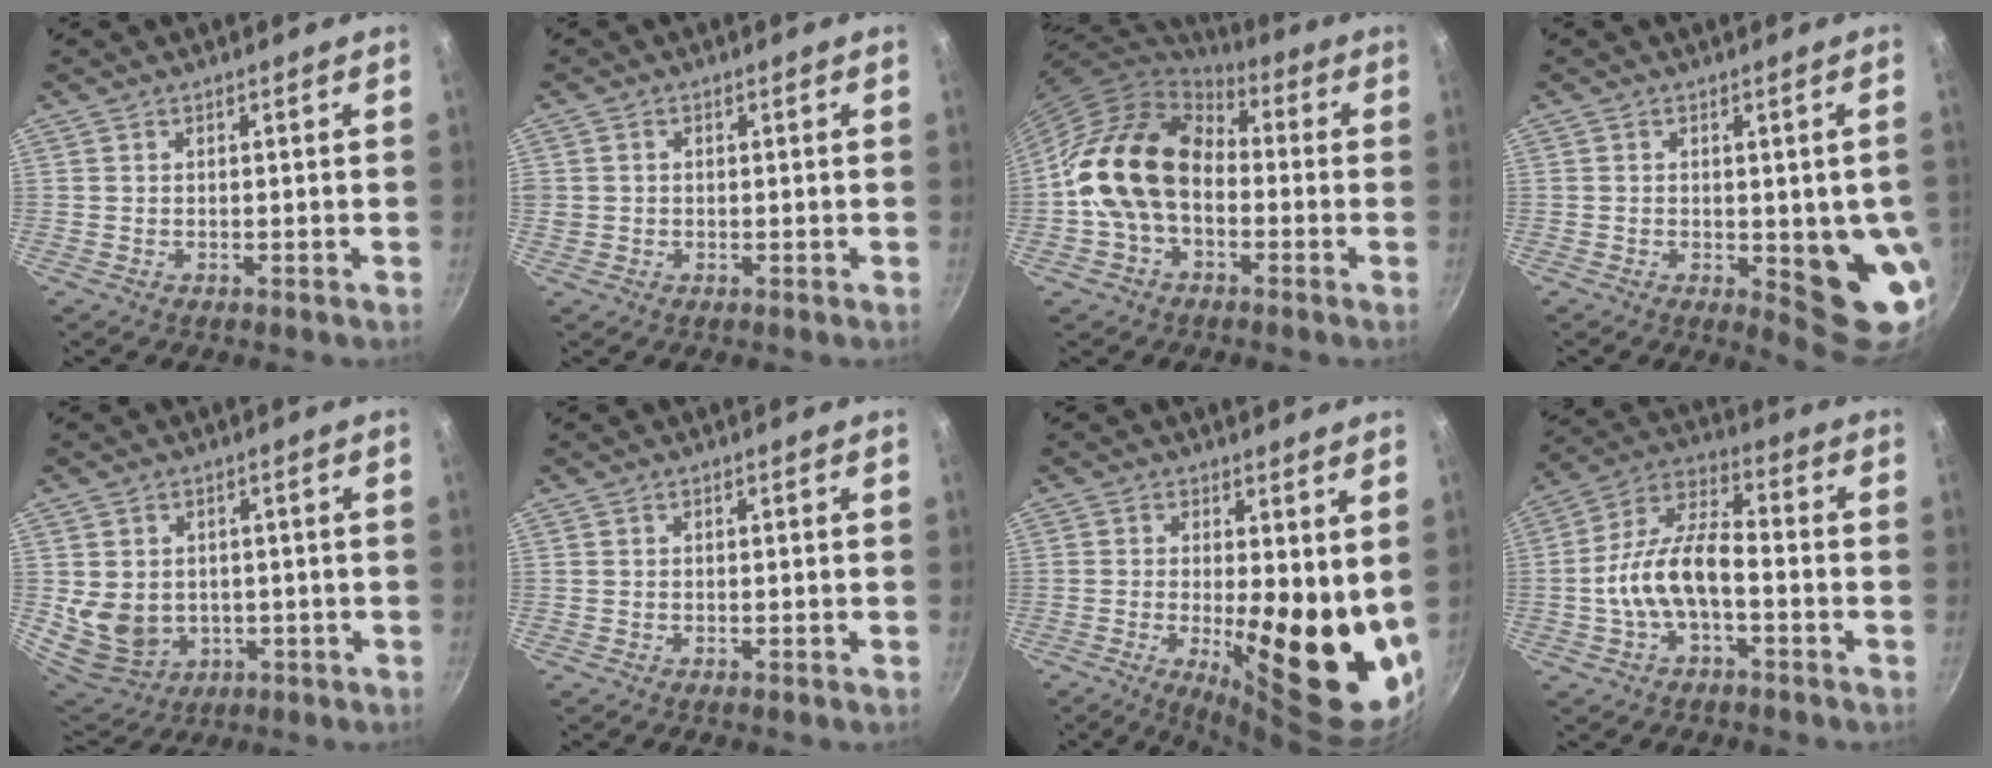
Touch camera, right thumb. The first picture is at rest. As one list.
[{"total": 1.7, "force": [0.2, 1.5, 0.7], "torque": [-0.007, 0.005, 0.005]}, {"total": 16.6, "force": [-1.5, 11.7, 11.6], "torque": [-0.180, 0.046, -0.043]}, {"total": 11.4, "force": [-1.5, 4.4, 10.4], "torque": [-0.091, -0.013, -0.014]}, {"total": 10.8, "force": [-0.5, 8.8, 6.2], "torque": [-0.102, -0.012, 0.019]}, {"total": 0.0}, {"total": 17.2, "force": [-0.2, 5.8, 16.2], "torque": [-0.195, -0.036, 0.009]}, {"total": 12.1, "force": [-3.0, 5.8, 10.2], "torque": [-0.181, 0.045, -0.067]}]